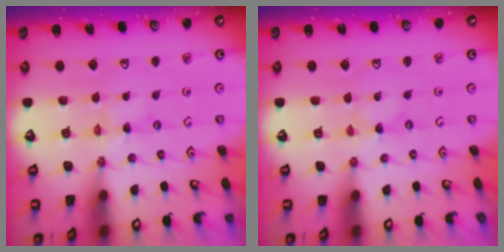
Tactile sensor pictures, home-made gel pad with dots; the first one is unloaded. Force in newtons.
{"total": 0.0}